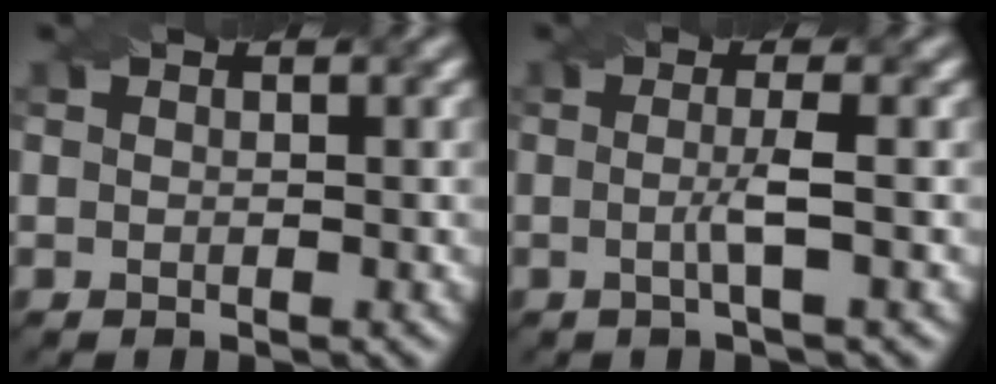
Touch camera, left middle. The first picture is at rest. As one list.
[{"total": 2.4, "force": [-0.3, 0.4, 2.4], "torque": [-0.047, -0.006, -0.010]}]